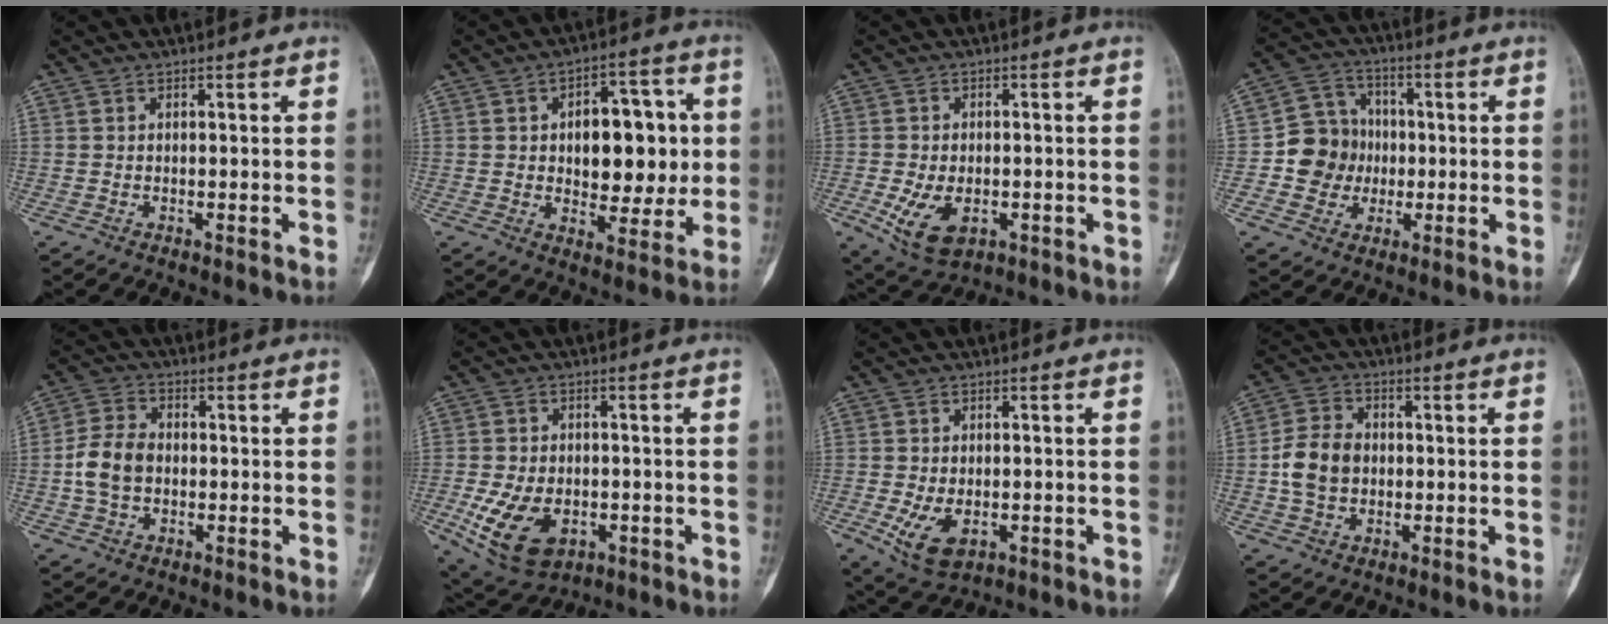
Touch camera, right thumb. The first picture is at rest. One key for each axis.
{"total": 15.0, "fx": 1.2, "fy": 8.9, "fz": 12.1, "tx": -0.113, "ty": 0.012, "tz": 0.019}
{"total": 8.6, "fx": -2.4, "fy": 5.3, "fz": 6.3, "tx": -0.112, "ty": -0.002, "tz": -0.028}
{"total": 10.0, "fx": -1.0, "fy": 9.4, "fz": 3.3, "tx": -0.013, "ty": 0.022, "tz": -0.024}
{"total": 7.8, "fx": -0.8, "fy": 5.7, "fz": 5.3, "tx": -0.100, "ty": 0.019, "tz": -0.021}
{"total": 12.5, "fx": -3.8, "fy": 8.2, "fz": 8.7, "tx": -0.151, "ty": 0.006, "tz": -0.047}
{"total": 7.5, "fx": -2.1, "fy": 4.5, "fz": 5.5, "tx": -0.098, "ty": -0.005, "tz": -0.024}
{"total": 8.5, "fx": -0.5, "fy": 6.6, "fz": 5.4, "tx": -0.091, "ty": 0.015, "tz": -0.013}